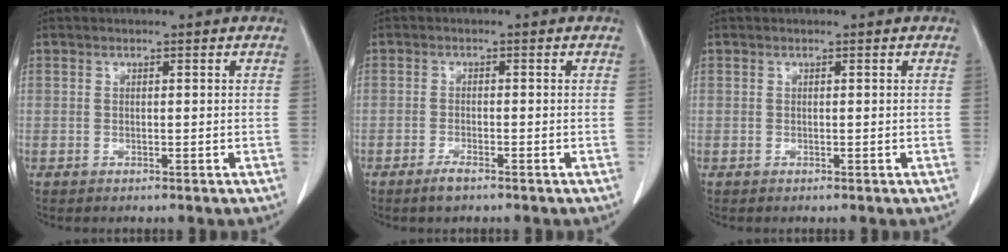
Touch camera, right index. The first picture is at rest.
{"total": 2.2, "force": [-1.7, 0.4, 1.4], "torque": [-0.031, -0.003, -0.031]}
{"total": 0.0}